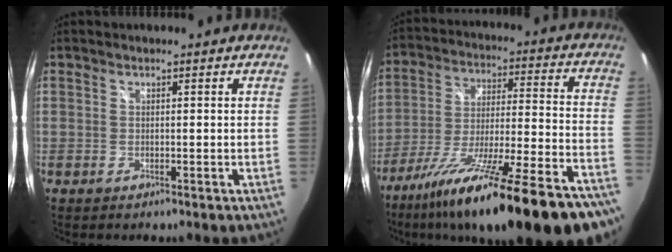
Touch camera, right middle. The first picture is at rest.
{"total": 32.1, "force": [-23.9, 4.3, 20.9], "torque": [-0.321, -0.080, -0.354]}